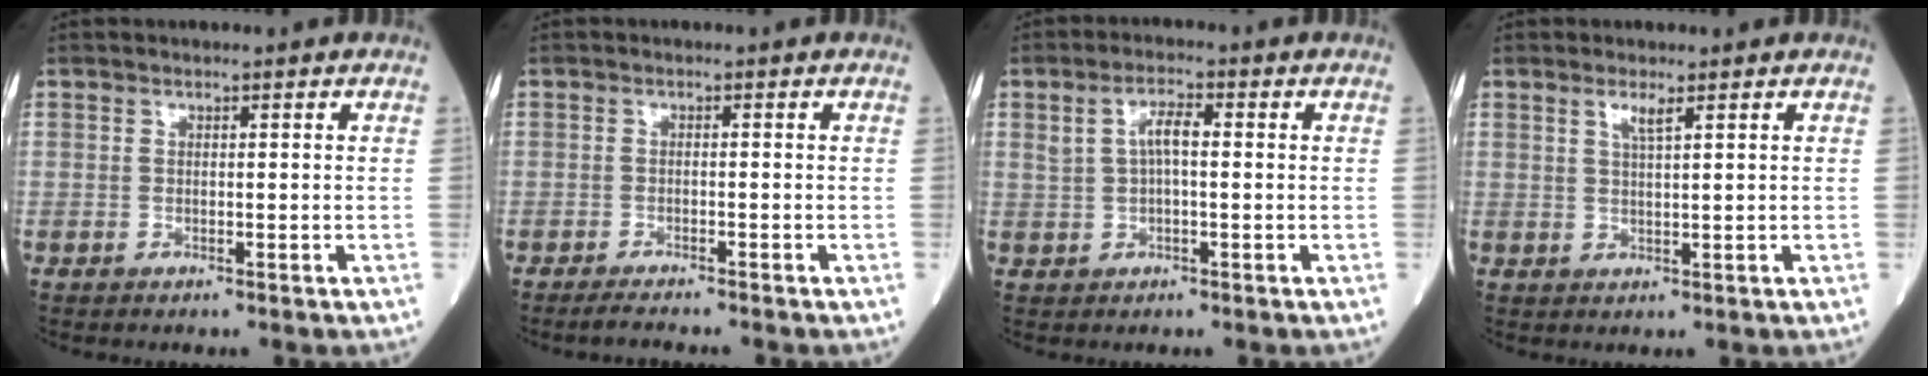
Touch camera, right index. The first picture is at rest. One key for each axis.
{"total": 3.1, "fx": -2.8, "fy": -0.1, "fz": 1.5, "tx": -0.027, "ty": -0.006, "tz": -0.043}
{"total": 4.3, "fx": 0.9, "fy": 1.4, "fz": 3.9, "tx": -0.079, "ty": 0.018, "tz": 0.019}
{"total": 2.0, "fx": 1.2, "fy": -0.1, "fz": 1.6, "tx": -0.036, "ty": 0.000, "tz": 0.024}